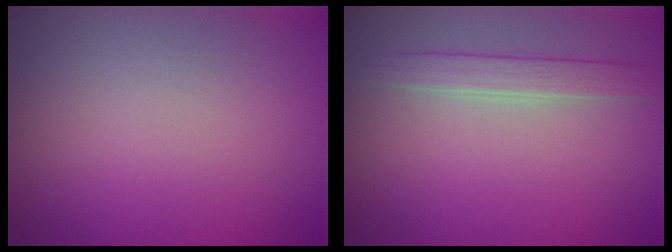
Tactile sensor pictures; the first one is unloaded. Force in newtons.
{"total": 1.9, "press": 1.9, "slide": 0.1}